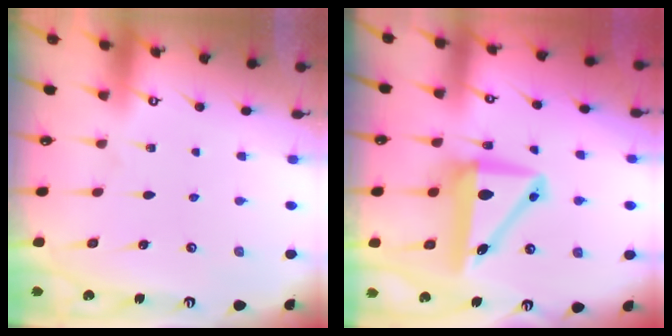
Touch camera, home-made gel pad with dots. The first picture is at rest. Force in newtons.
{"total": 10.4, "press": 10.1, "slide": 2.4}